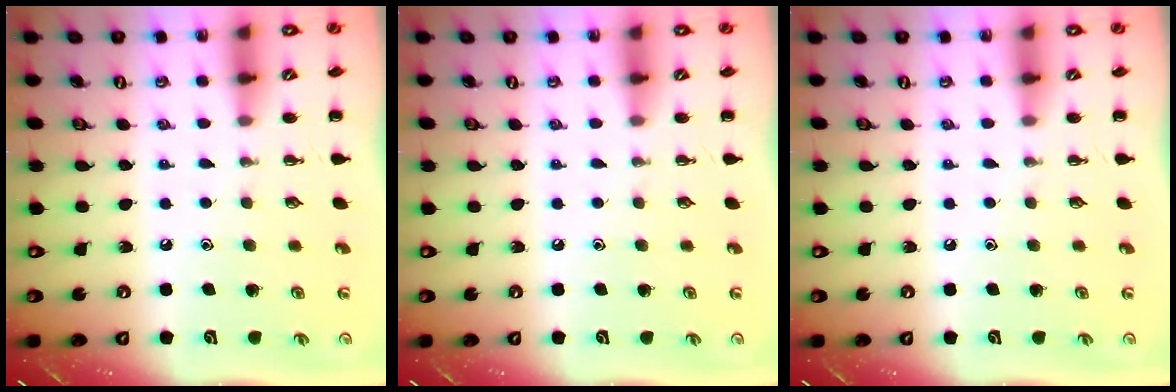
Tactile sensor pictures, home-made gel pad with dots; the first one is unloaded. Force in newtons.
{"total": 0.0}
{"total": 0.0}